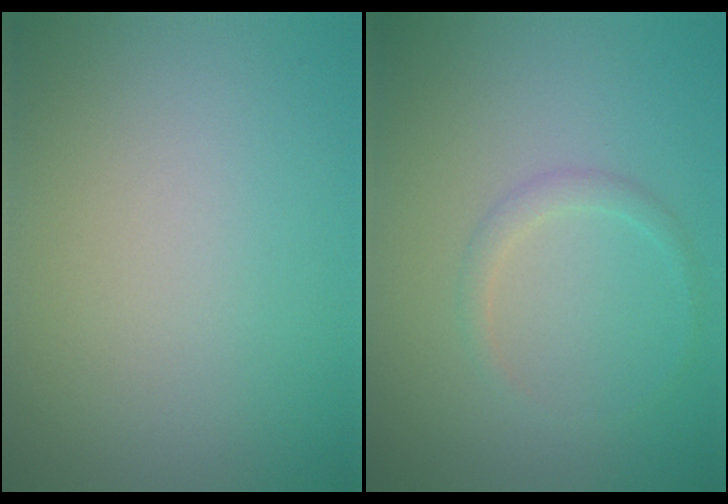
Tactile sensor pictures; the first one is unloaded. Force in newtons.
{"total": 1.2, "press": 1.2, "slide": 0.2}